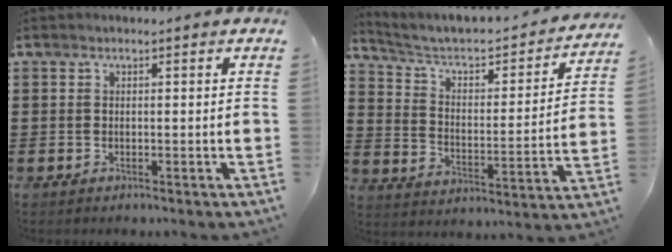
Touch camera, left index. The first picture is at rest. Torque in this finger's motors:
{"motor_torque": [1.12, -1.02, 0.06, 0.03]}